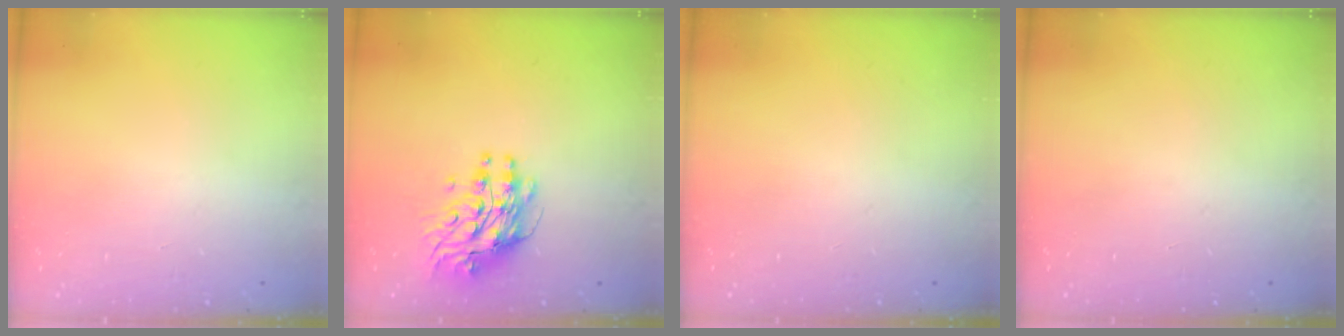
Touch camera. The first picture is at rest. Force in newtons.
{"total": 9.8, "press": 9.7, "slide": 0.8}
{"total": 0.0}
{"total": 0.0}